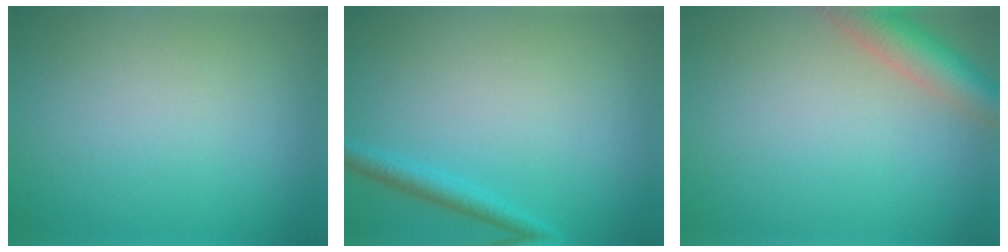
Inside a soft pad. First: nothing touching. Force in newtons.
{"total": 2.3, "press": 2.3, "slide": 0.0}
{"total": 4.8, "press": 4.8, "slide": 0.2}